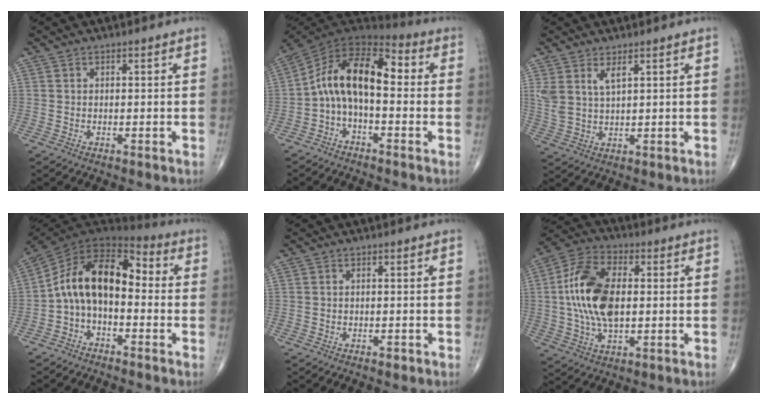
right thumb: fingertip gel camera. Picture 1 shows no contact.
{"total": 13.2, "force": [-0.6, 7.0, 11.2], "torque": [-0.177, 0.057, -0.025]}
{"total": 4.6, "force": [2.5, 1.6, 3.5], "torque": [-0.079, -0.012, 0.059]}
{"total": 13.6, "force": [-1.3, 8.1, 10.8], "torque": [-0.166, 0.065, -0.038]}
{"total": 0.9, "force": [-0.5, 0.4, 0.5], "torque": [-0.008, -0.001, -0.008]}
{"total": 15.6, "force": [0.8, 8.5, 13.1], "torque": [-0.261, 0.015, 0.012]}